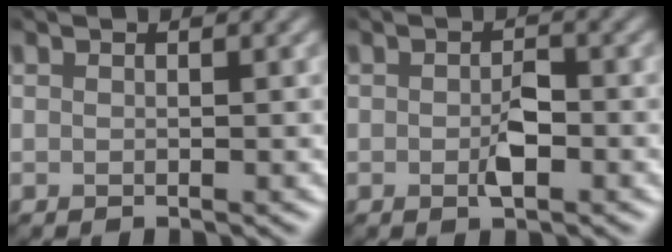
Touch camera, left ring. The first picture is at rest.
{"total": 2.1, "force": [-0.8, 1.0, 1.7], "torque": [-0.030, 0.001, -0.015]}